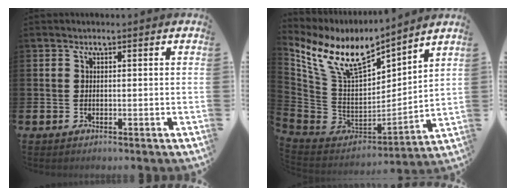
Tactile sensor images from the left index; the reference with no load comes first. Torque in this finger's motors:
{"motor_torque": [2.10, -0.02, 0.25, 0.21]}